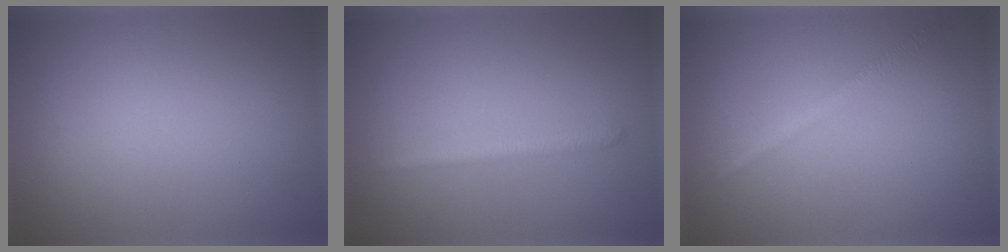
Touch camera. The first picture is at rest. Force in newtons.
{"total": 1.3, "press": 1.3, "slide": 0.0}
{"total": 1.3, "press": 1.3, "slide": 0.1}